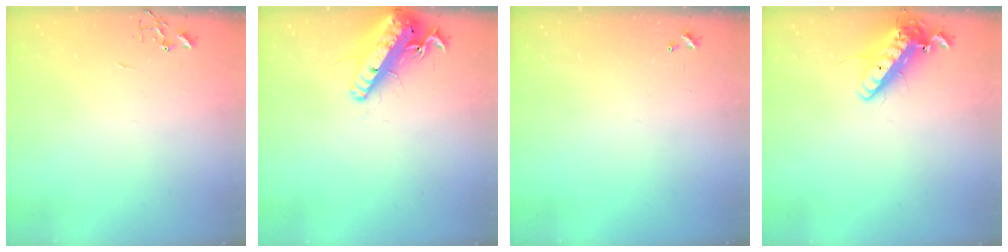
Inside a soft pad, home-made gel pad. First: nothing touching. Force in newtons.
{"total": 17.1, "press": 16.8, "slide": 3.4}
{"total": 0.0}
{"total": 14.8, "press": 14.5, "slide": 2.9}